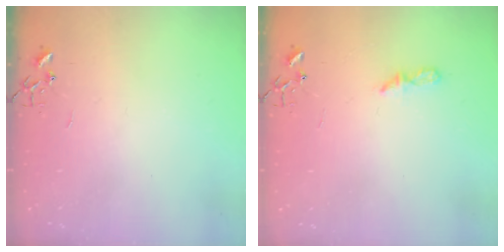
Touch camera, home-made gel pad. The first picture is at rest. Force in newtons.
{"total": 5.5, "press": 5.5, "slide": 0.5}